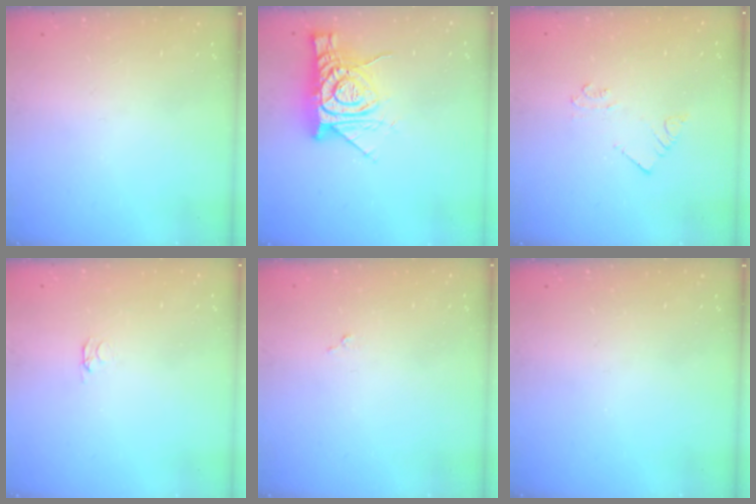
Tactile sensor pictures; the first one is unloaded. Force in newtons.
{"total": 13.0, "press": 13.0, "slide": 1.4}
{"total": 2.5, "press": 2.5, "slide": 0.2}
{"total": 2.1, "press": 2.0, "slide": 0.3}
{"total": 3.5, "press": 3.5, "slide": 0.1}
{"total": 0.0}